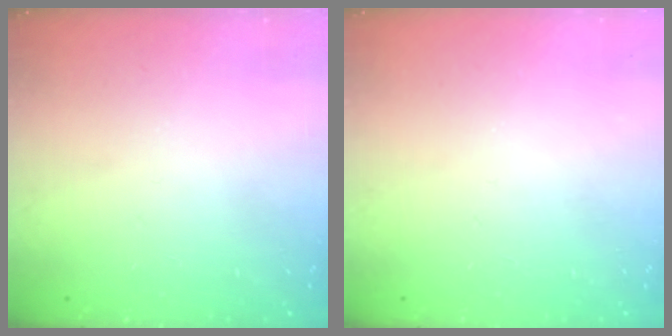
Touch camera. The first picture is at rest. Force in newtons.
{"total": 0.0}